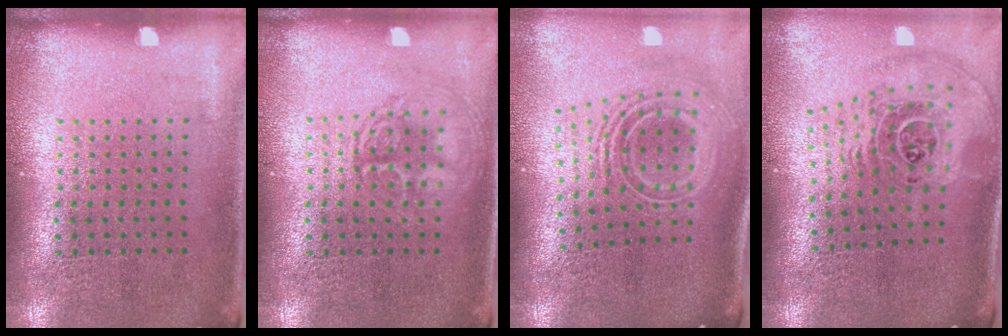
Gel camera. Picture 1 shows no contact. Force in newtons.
{"total": 1.4, "press": 1.4, "slide": 0.1}
{"total": 2.7, "press": 1.8, "slide": 1.9}
{"total": 2.5, "press": 1.8, "slide": 1.8}